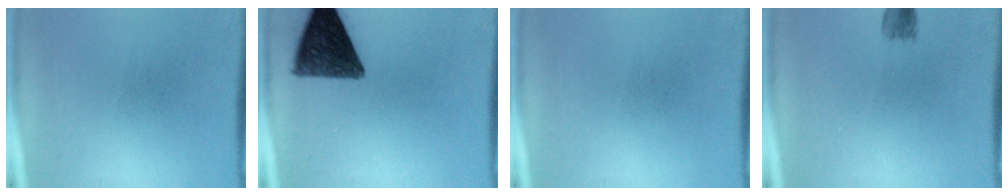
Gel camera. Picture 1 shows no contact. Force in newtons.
{"total": 12.0}
{"total": 0.0}
{"total": 2.5}